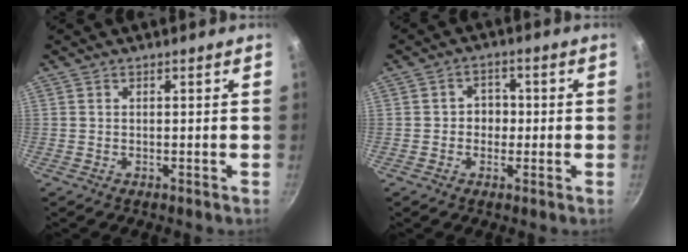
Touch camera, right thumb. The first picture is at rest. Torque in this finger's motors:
{"motor_torque": [0.15, -0.39, -0.08, -0.07, 0.00]}